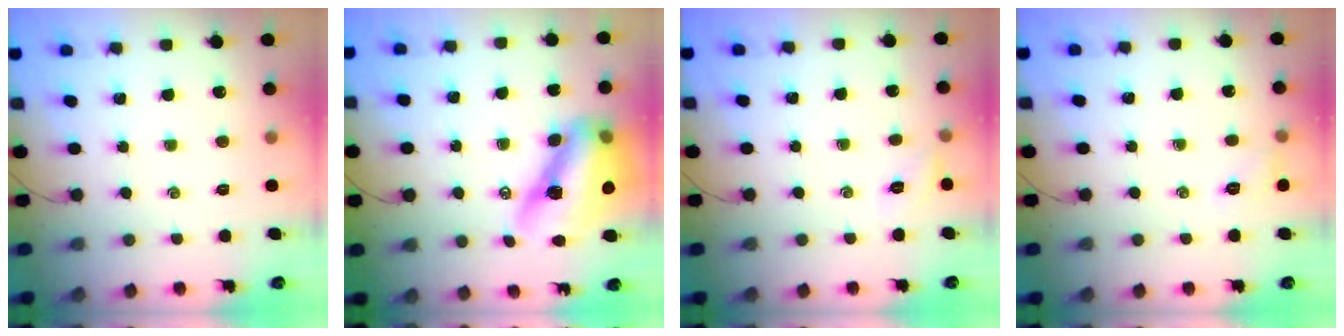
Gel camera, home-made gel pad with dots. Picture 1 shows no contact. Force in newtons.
{"total": 15.0, "press": 14.3, "slide": 4.4}
{"total": 3.2, "press": 3.2, "slide": 0.3}
{"total": 6.8, "press": 6.7, "slide": 1.2}